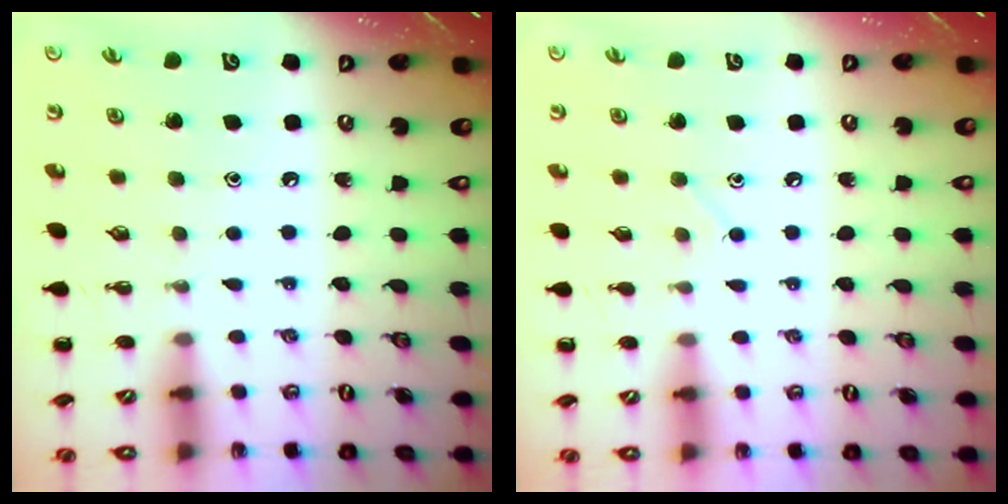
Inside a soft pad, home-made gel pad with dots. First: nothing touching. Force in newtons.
{"total": 4.0, "press": 3.8, "slide": 1.2}